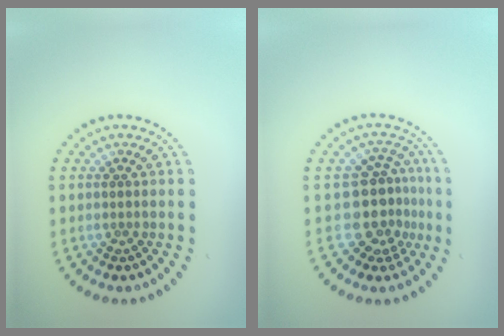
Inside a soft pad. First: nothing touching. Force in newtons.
{"total": 4.1, "press": 3.1, "slide": 2.6}